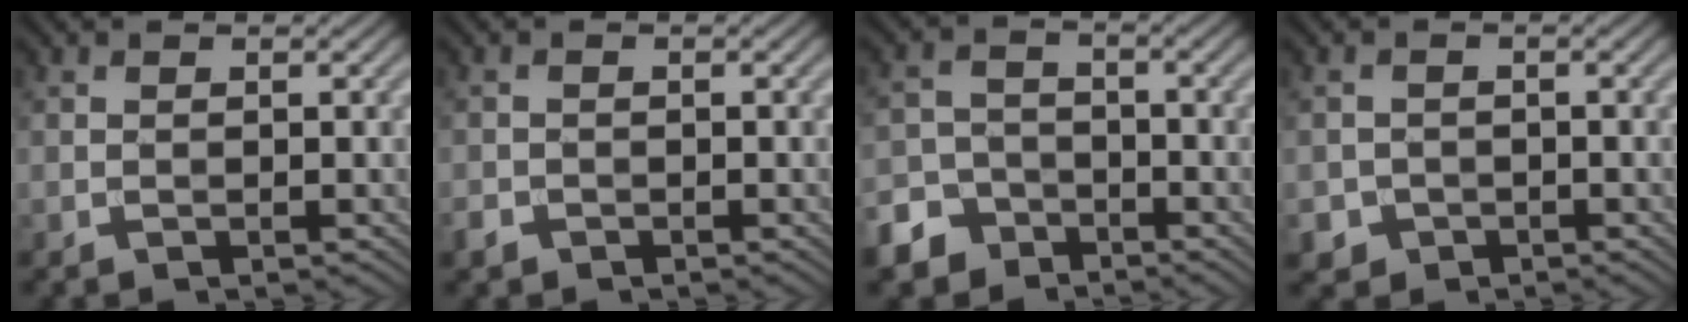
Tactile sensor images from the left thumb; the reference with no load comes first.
{"total": 1.4, "force": [-0.9, 1.0, 0.4], "torque": [-0.009, -0.004, -0.022]}
{"total": 5.8, "force": [-4.1, 3.7, 1.5], "torque": [-0.030, -0.002, -0.093]}
{"total": 2.2, "force": [-1.2, 1.8, 0.3], "torque": [-0.002, -0.006, -0.024]}